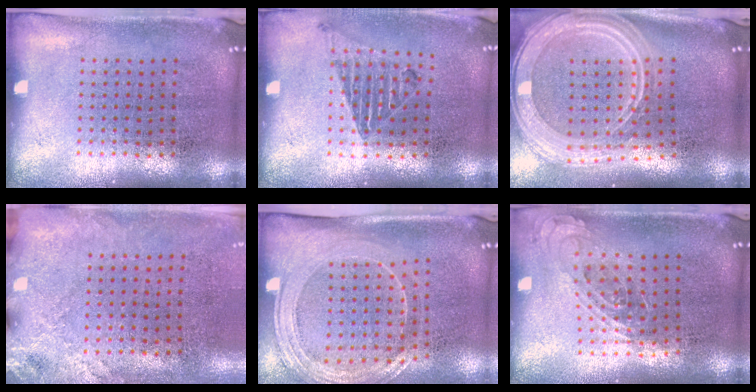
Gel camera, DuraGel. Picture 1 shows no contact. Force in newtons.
{"total": 1.0, "press": 1.0, "slide": 0.2}
{"total": 3.1, "press": 2.5, "slide": 1.8}
{"total": 2.5, "press": 2.1, "slide": 1.4}
{"total": 2.1, "press": 1.8, "slide": 1.1}
{"total": 0.8, "press": 0.8, "slide": 0.3}